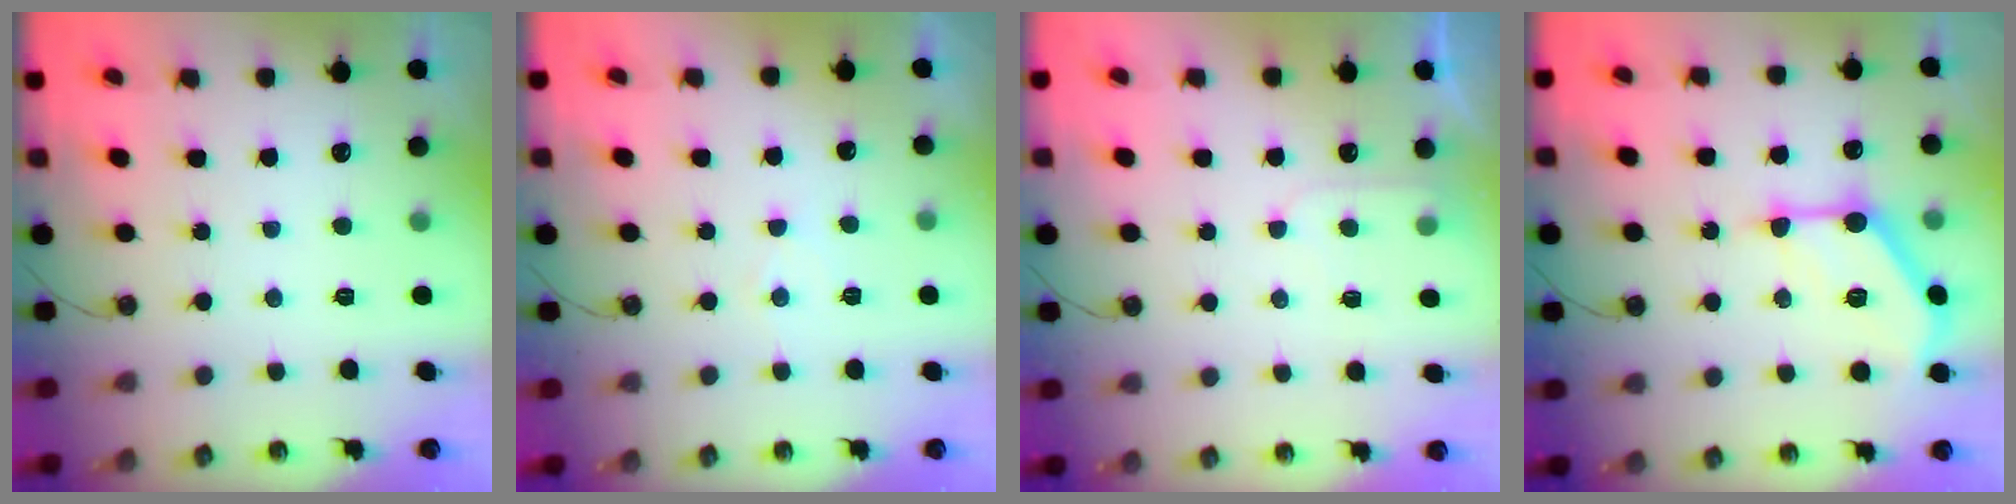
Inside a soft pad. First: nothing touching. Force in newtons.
{"total": 4.1, "press": 4.1, "slide": 0.6}
{"total": 5.6, "press": 5.5, "slide": 0.7}
{"total": 15.7, "press": 15.7, "slide": 0.5}